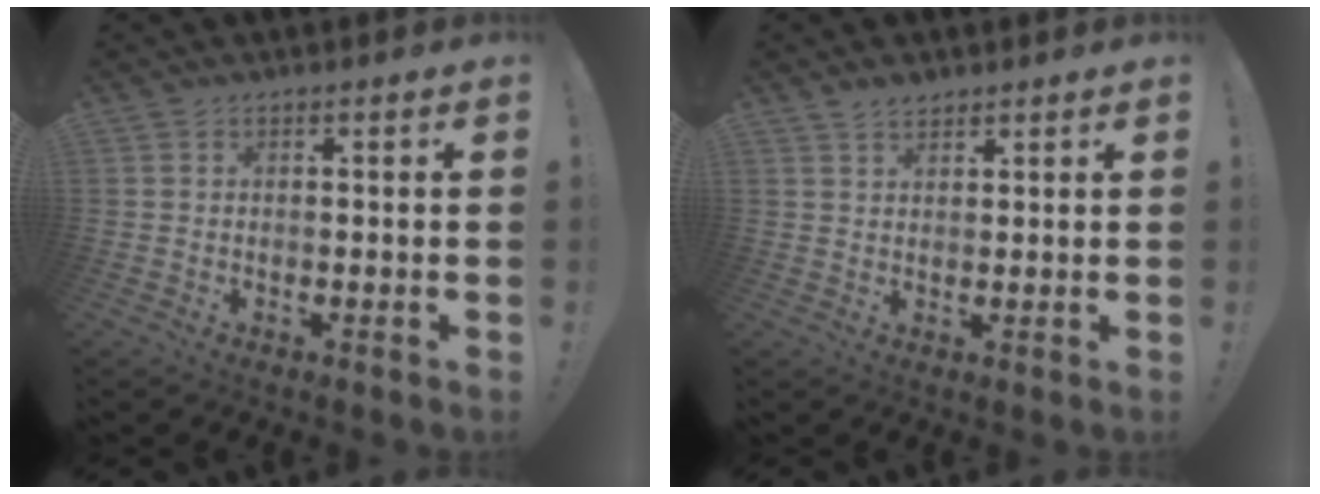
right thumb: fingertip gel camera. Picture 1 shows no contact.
{"total": 3.1, "force": [2.6, 1.5, 0.8], "torque": [-0.010, -0.016, 0.048]}